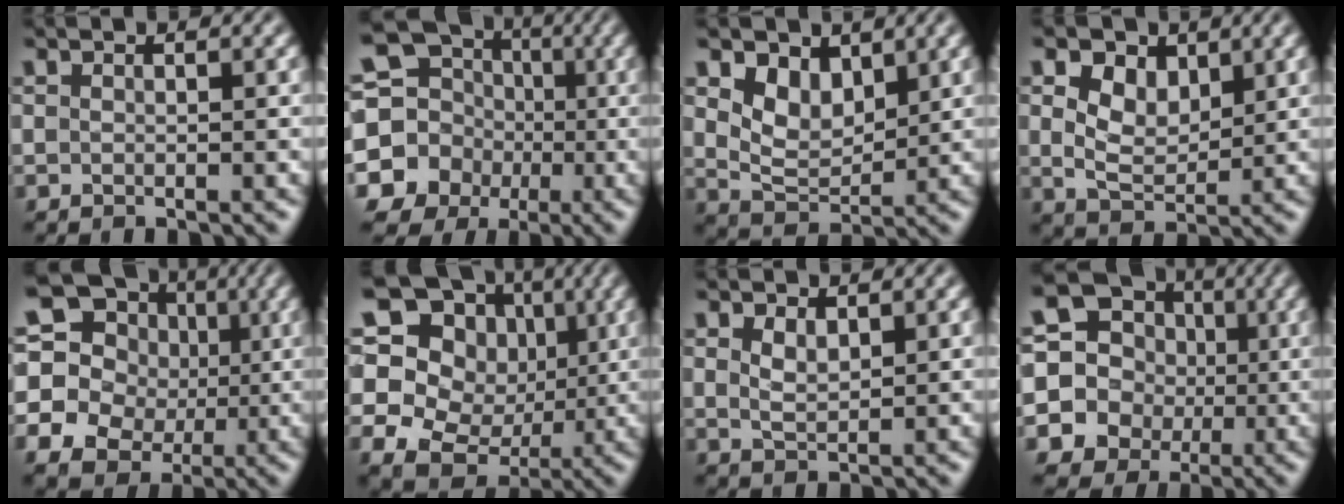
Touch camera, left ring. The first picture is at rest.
{"total": 16.3, "force": [-1.5, 15.7, 4.3], "torque": [-0.150, -0.011, -0.060]}
{"total": 3.8, "force": [1.9, 2.4, 2.2], "torque": [-0.051, -0.009, 0.033]}
{"total": 4.4, "force": [1.8, 2.9, 2.8], "torque": [-0.059, 0.003, 0.023]}
{"total": 16.0, "force": [1.5, 15.0, 5.4], "torque": [-0.167, 0.010, -0.003]}
{"total": 17.3, "force": [3.8, 15.2, 7.3], "torque": [-0.185, 0.044, 0.041]}
{"total": 2.0, "force": [1.0, 1.1, 1.3], "torque": [-0.029, -0.003, 0.023]}
{"total": 14.9, "force": [-0.7, 14.4, 3.7], "torque": [-0.121, 0.003, -0.042]}